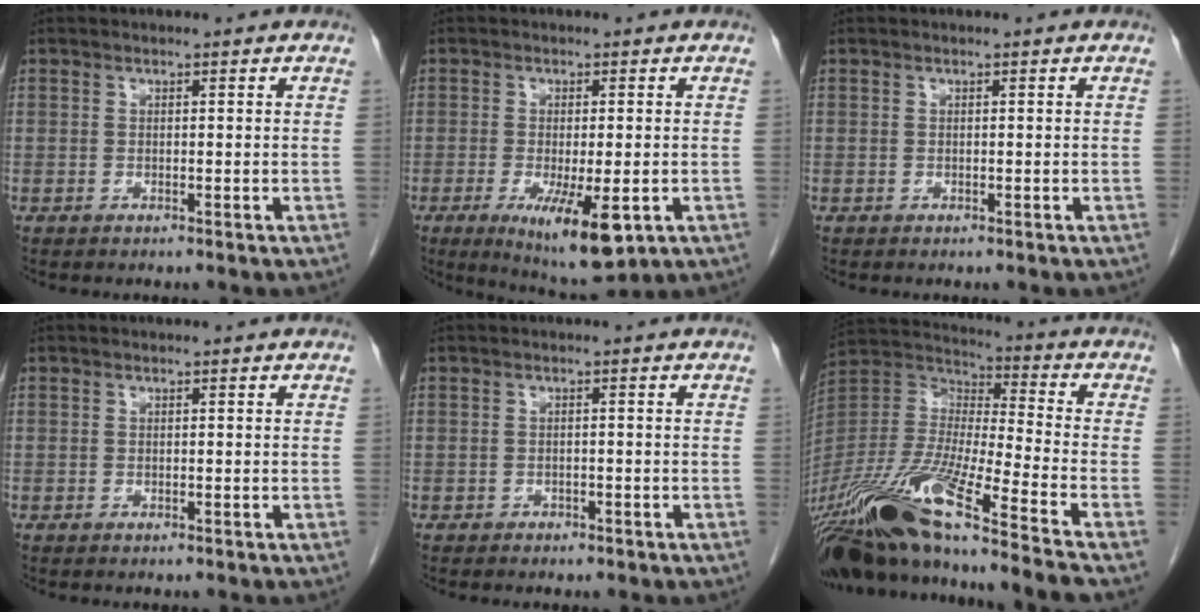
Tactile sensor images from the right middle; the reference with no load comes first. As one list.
[{"total": 9.3, "force": [-3.5, 2.4, 8.3], "torque": [-0.129, -0.023, -0.044]}, {"total": 0.0}, {"total": 0.7, "force": [0.4, -0.1, -0.6], "torque": [0.007, 0.000, 0.007]}, {"total": 0.8, "force": [-0.3, 0.7, -0.3], "torque": [-0.002, 0.003, 0.000]}, {"total": 22.9, "force": [-17.3, -0.9, 15.0], "torque": [-0.331, -0.040, -0.323]}]